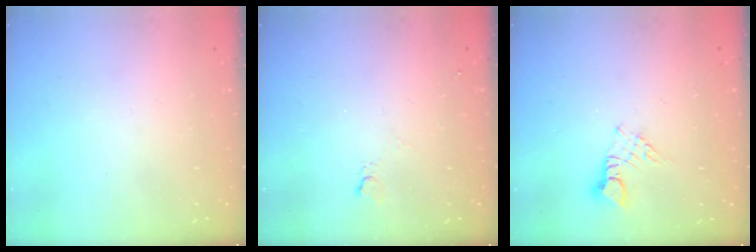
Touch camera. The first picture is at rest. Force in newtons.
{"total": 2.7, "press": 2.6, "slide": 0.5}
{"total": 3.2, "press": 3.2, "slide": 0.4}